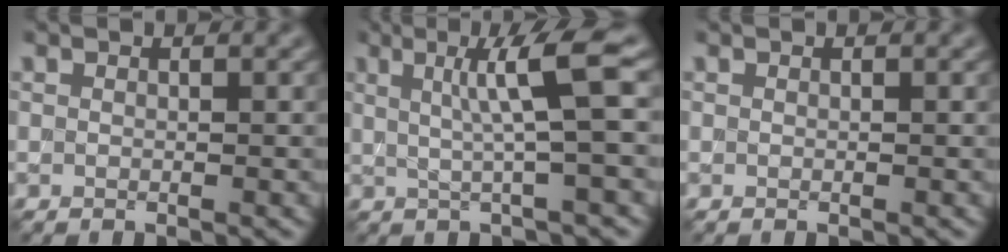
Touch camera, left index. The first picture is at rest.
{"total": 5.3, "force": [1.2, 0.5, 5.1], "torque": [-0.078, 0.008, 0.021]}
{"total": 0.0}